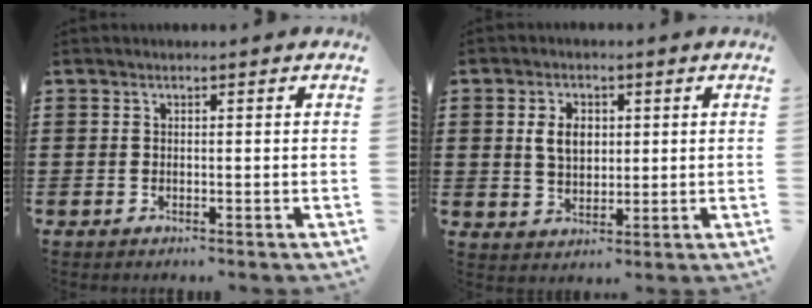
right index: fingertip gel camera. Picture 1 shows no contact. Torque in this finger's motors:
{"motor_torque": [0.26, -0.16, 0.23, 0.09]}